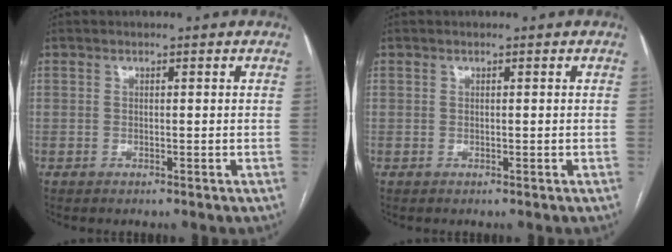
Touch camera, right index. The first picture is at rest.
{"total": 0.0}